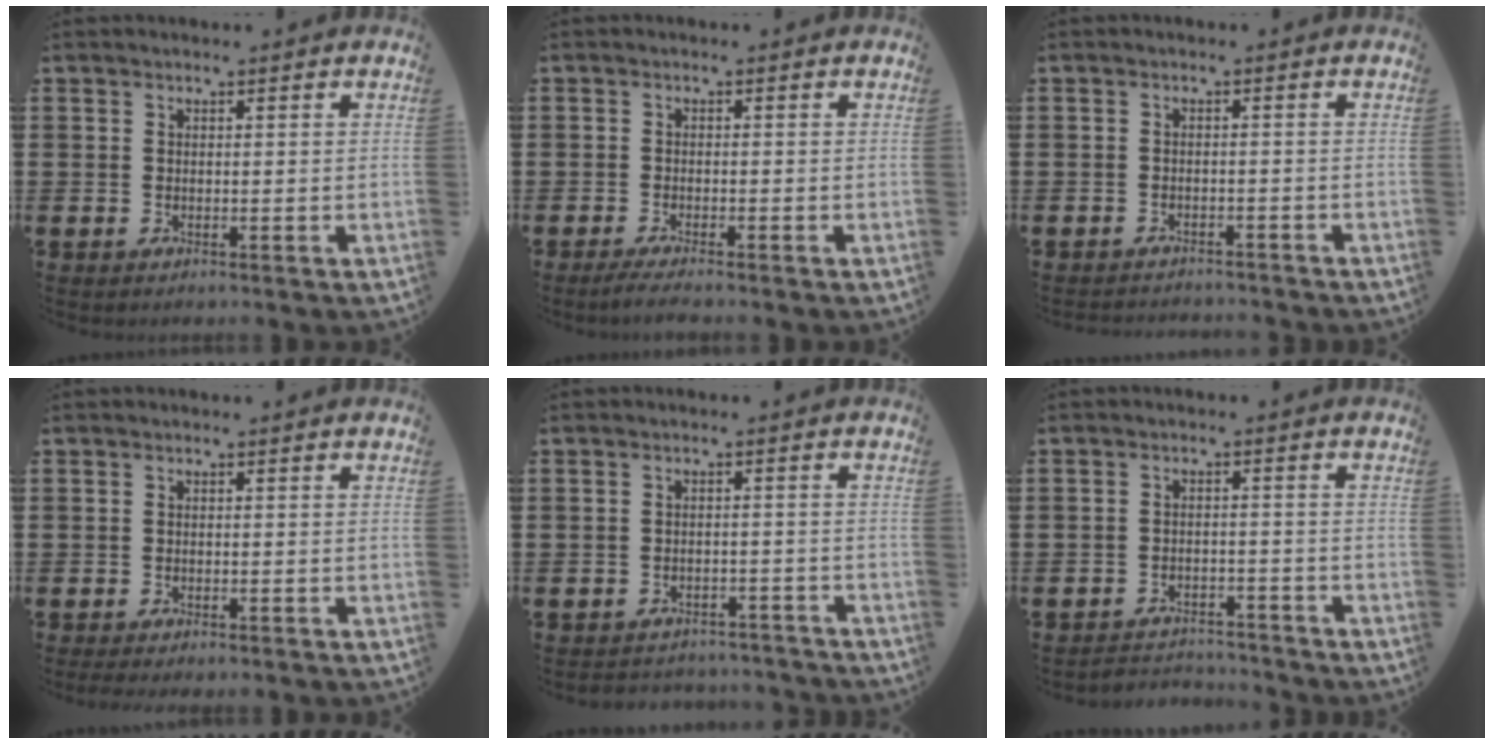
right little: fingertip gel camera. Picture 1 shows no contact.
{"total": 1.4, "force": [-1.0, 0.0, 0.9], "torque": [-0.013, 0.000, -0.020]}
{"total": 1.4, "force": [-1.4, 0.0, -0.2], "torque": [-0.001, 0.003, -0.030]}
{"total": 0.7, "force": [-0.6, 0.1, 0.3], "torque": [-0.007, -0.002, -0.013]}
{"total": 2.1, "force": [-2.0, 0.2, -0.2], "torque": [-0.003, 0.004, -0.046]}
{"total": 2.7, "force": [-2.7, 0.2, -0.3], "torque": [-0.003, 0.003, -0.059]}